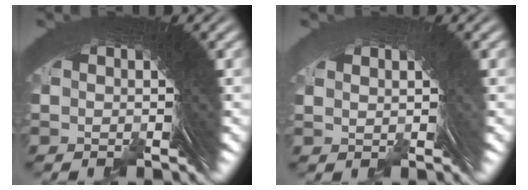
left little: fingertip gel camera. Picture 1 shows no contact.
{"total": 0.7, "force": [0.2, -0.6, -0.1], "torque": [0.012, 0.007, 0.013]}